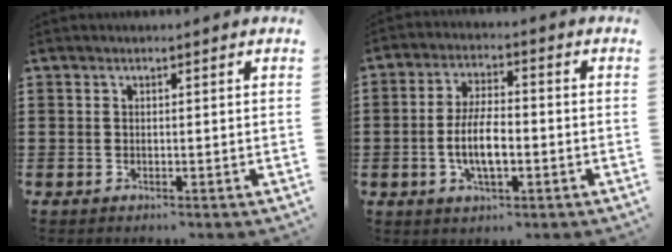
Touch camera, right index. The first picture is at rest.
{"total": 7.1, "force": [-1.4, 2.8, 6.3], "torque": [-0.136, 0.000, -0.032]}